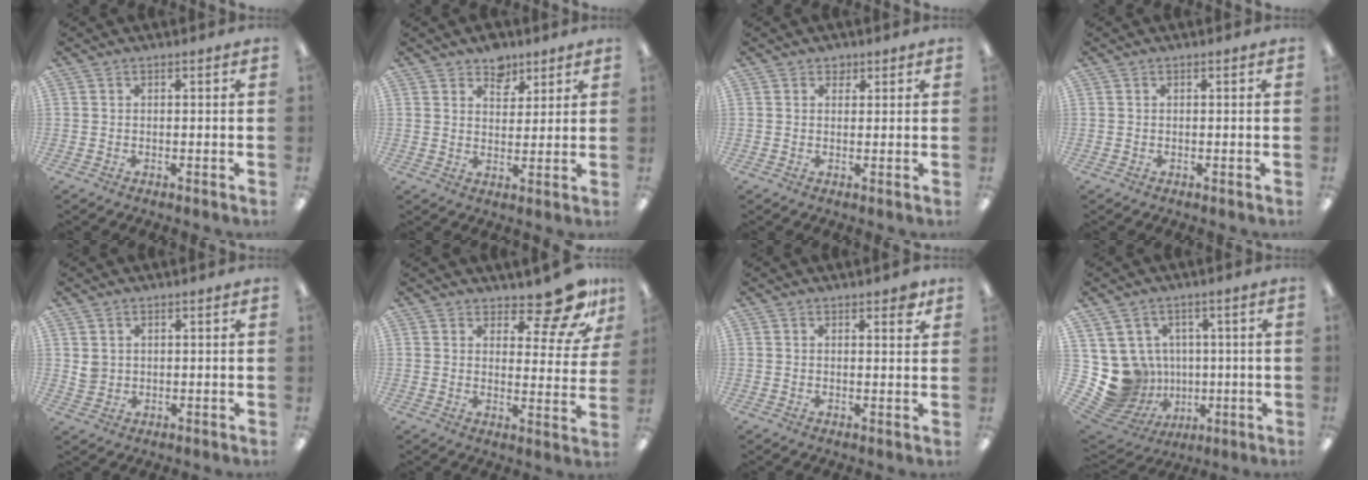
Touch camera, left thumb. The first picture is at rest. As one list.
[{"total": 5.9, "force": [4.6, 3.5, 1.3], "torque": [-0.003, -0.025, 0.079]}, {"total": 1.8, "force": [1.3, 1.2, 0.3], "torque": [0.000, -0.001, 0.022]}, {"total": 0.0}, {"total": 2.9, "force": [1.3, 2.5, 0.6], "torque": [-0.008, -0.001, 0.023]}, {"total": 12.6, "force": [10.1, 3.9, 6.5], "torque": [-0.076, -0.076, 0.173]}, {"total": 2.8, "force": [2.1, 1.0, 1.6], "torque": [-0.019, -0.003, 0.033]}, {"total": 11.7, "force": [-0.5, 11.3, 2.9], "torque": [-0.101, -0.011, 0.016]}]